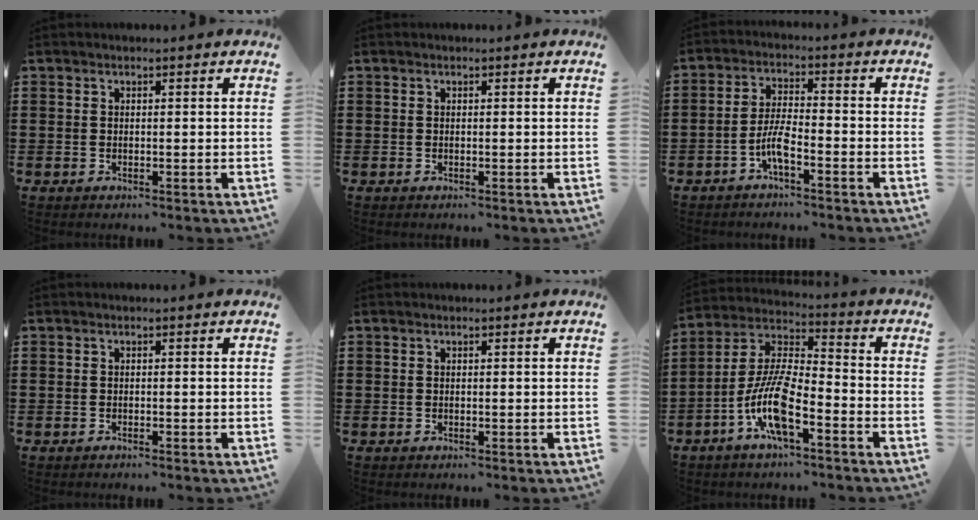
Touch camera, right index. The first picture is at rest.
{"total": 0.0}
{"total": 5.1, "force": [-2.8, 1.0, 4.2], "torque": [-0.107, -0.010, -0.058]}
{"total": 0.6, "force": [-0.6, -0.1, 0.1], "torque": [-0.003, -0.004, -0.012]}
{"total": 0.0}
{"total": 10.9, "force": [-5.6, 2.9, 8.9], "torque": [-0.208, -0.012, -0.110]}